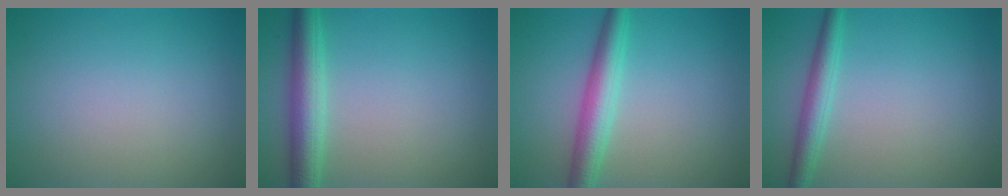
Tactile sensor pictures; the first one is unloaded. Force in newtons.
{"total": 4.3, "press": 4.3, "slide": 0.1}
{"total": 4.0, "press": 4.0, "slide": 0.1}
{"total": 2.6, "press": 2.6, "slide": 0.0}